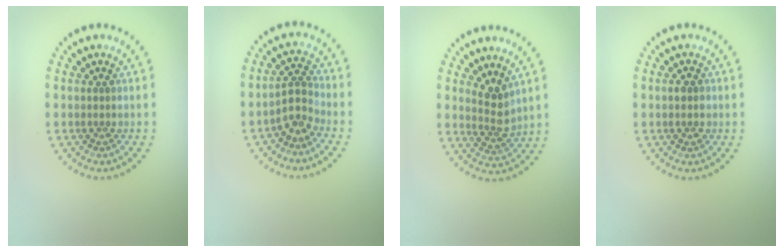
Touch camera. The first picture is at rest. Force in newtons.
{"total": 2.4, "press": 1.9, "slide": 1.5}
{"total": 2.5, "press": 1.9, "slide": 1.6}
{"total": 1.4, "press": 1.4, "slide": 0.3}